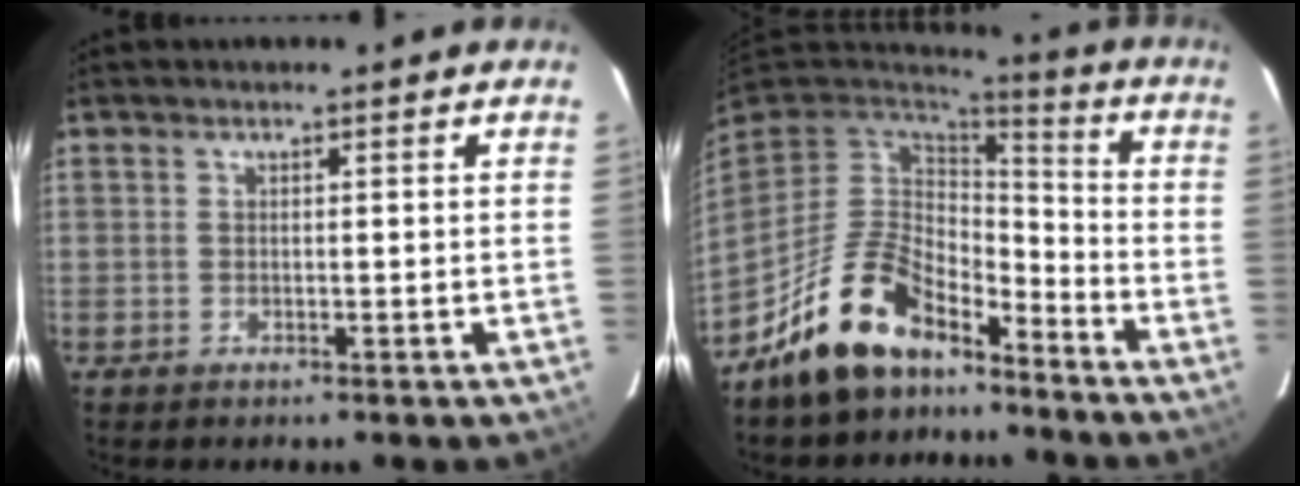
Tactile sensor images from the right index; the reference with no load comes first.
{"total": 14.7, "force": [-10.5, 7.1, 7.5], "torque": [-0.164, 0.008, -0.177]}